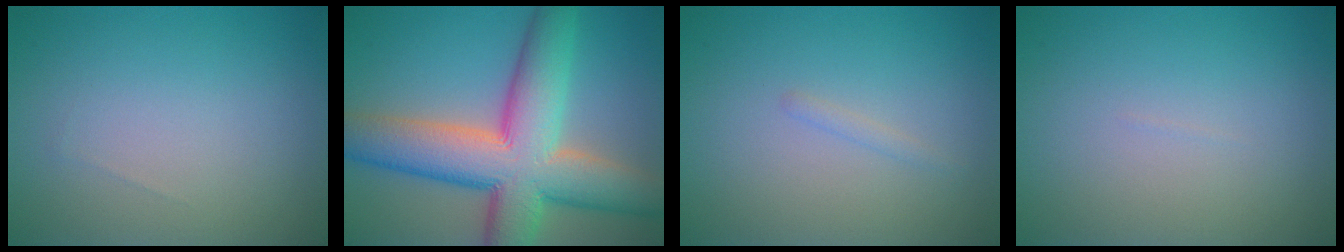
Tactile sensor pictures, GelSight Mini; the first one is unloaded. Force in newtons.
{"total": 12.3, "press": 12.3, "slide": 0.7}
{"total": 0.6, "press": 0.6, "slide": 0.0}
{"total": 0.0}